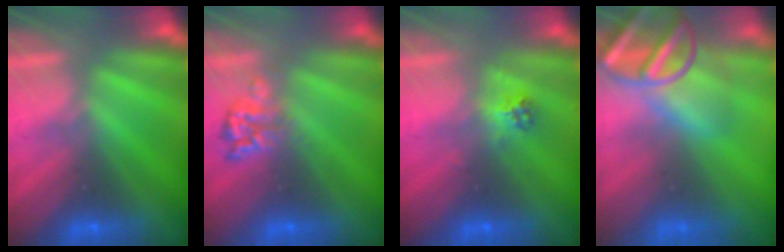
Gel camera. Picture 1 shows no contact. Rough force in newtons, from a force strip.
{"total": 2.4}
{"total": 2.1}
{"total": 7.1}